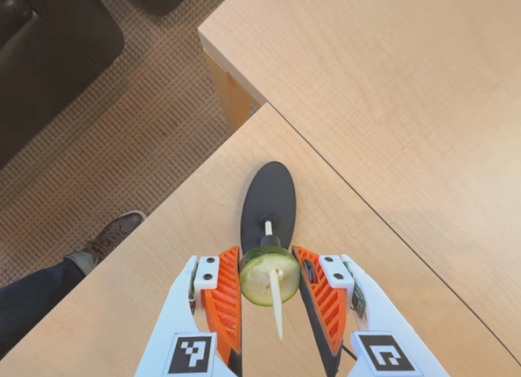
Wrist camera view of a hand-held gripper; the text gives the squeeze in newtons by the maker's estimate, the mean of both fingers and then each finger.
{"total": 11.8, "left": 11.6, "right": 12.1}